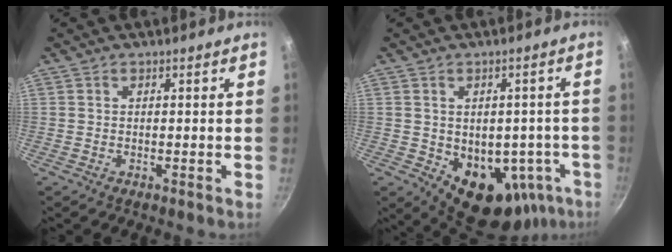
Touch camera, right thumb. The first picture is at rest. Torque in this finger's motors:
{"motor_torque": [-0.26, 0.92, 0.58, 0.48, 0.10]}